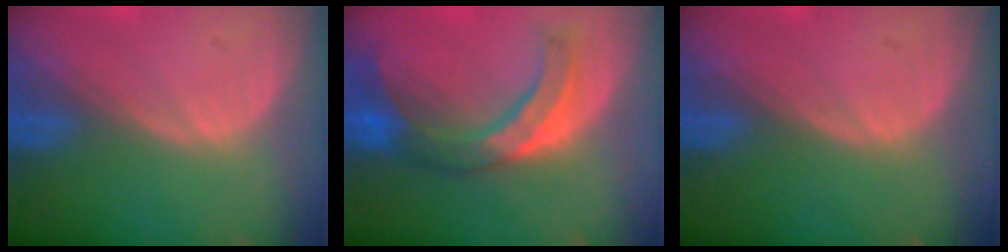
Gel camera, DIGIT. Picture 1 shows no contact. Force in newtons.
{"total": 7.9, "press": 7.9, "slide": 0.2}
{"total": 0.0}